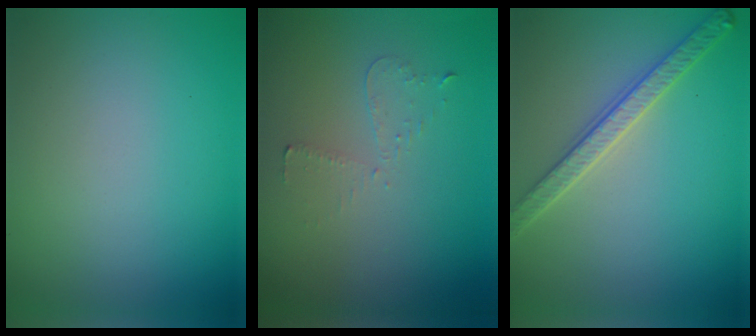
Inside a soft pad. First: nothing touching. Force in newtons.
{"total": 0.9, "press": 0.8, "slide": 0.4}
{"total": 3.6, "press": 3.2, "slide": 1.6}